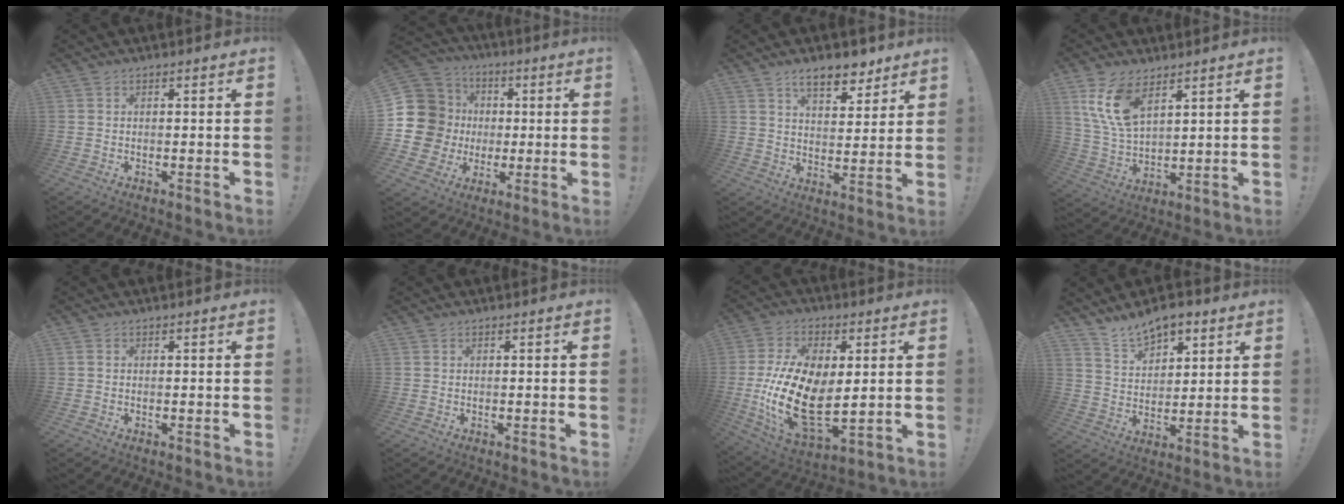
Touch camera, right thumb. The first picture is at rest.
{"total": 16.4, "force": [0.6, 15.2, 6.2], "torque": [-0.118, 0.009, 0.044]}
{"total": 10.4, "force": [7.2, 4.6, 5.9], "torque": [-0.076, -0.039, 0.128]}
{"total": 11.7, "force": [6.6, 5.8, 7.8], "torque": [-0.165, -0.021, 0.126]}
{"total": 0.0}
{"total": 0.0}
{"total": 22.2, "force": [-0.7, 12.7, 18.2], "torque": [-0.357, -0.019, -0.001]}
{"total": 9.4, "force": [7.3, 4.9, 3.5], "torque": [-0.060, -0.042, 0.140]}